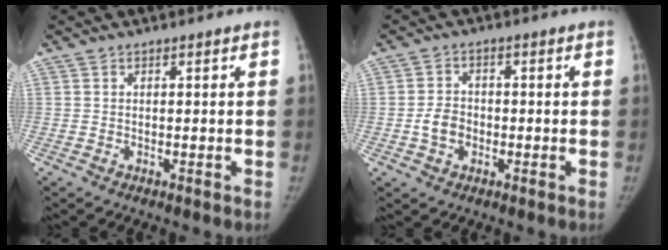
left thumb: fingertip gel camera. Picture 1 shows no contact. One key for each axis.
{"total": 4.5, "fx": -1.1, "fy": 3.5, "fz": 2.6, "tx": -0.037, "ty": 0.012, "tz": -0.024}